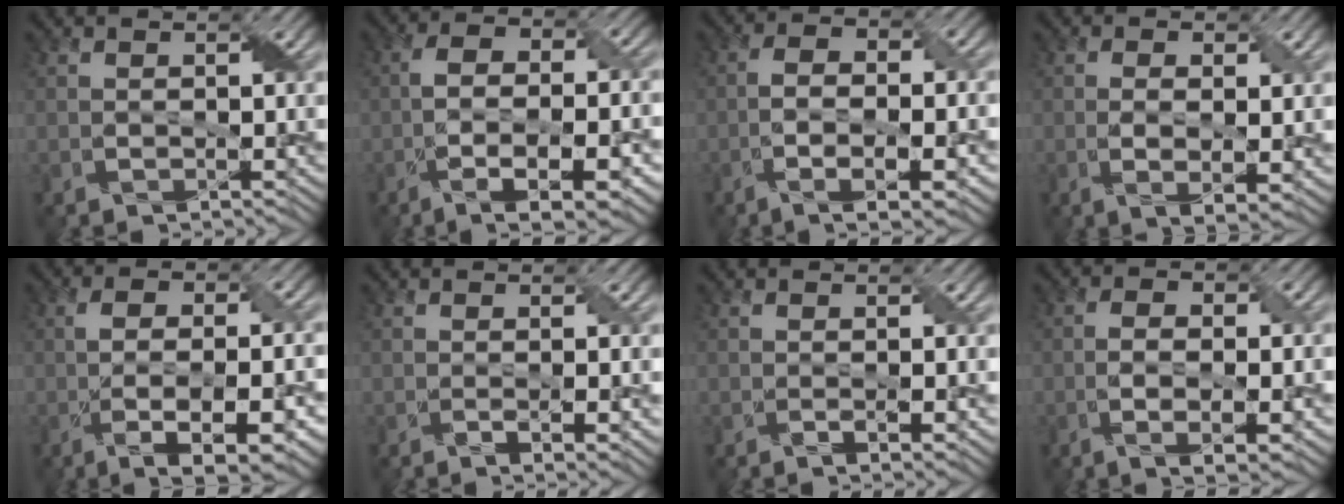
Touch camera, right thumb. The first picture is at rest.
{"total": 10.0, "force": [-3.6, 3.4, 8.6], "torque": [-0.156, 0.000, -0.047]}
{"total": 7.7, "force": [-2.9, 2.4, 6.7], "torque": [-0.126, -0.002, -0.040]}
{"total": 4.4, "force": [-0.1, 1.6, 4.1], "torque": [-0.078, -0.011, 0.004]}
{"total": 8.9, "force": [-2.8, 3.0, 7.9], "torque": [-0.141, -0.006, -0.027]}
{"total": 3.1, "force": [-0.3, 0.4, 3.0], "torque": [-0.049, 0.001, -0.005]}
{"total": 2.0, "force": [-0.1, 0.1, 2.0], "torque": [-0.035, 0.001, -0.003]}
{"total": 5.4, "force": [-1.5, 1.8, 4.9], "torque": [-0.093, -0.006, -0.014]}